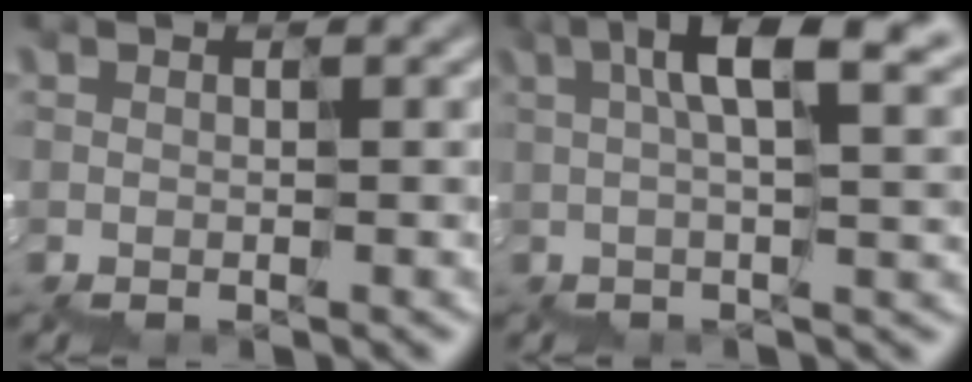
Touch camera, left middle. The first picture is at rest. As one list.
[{"total": 7.9, "force": [2.7, 2.5, 6.9], "torque": [-0.107, 0.017, 0.047]}]